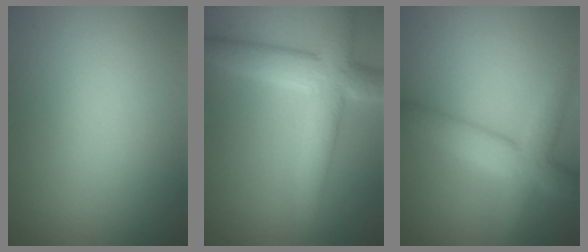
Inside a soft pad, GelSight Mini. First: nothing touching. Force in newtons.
{"total": 6.8, "press": 6.8, "slide": 0.5}
{"total": 5.7, "press": 5.7, "slide": 0.4}